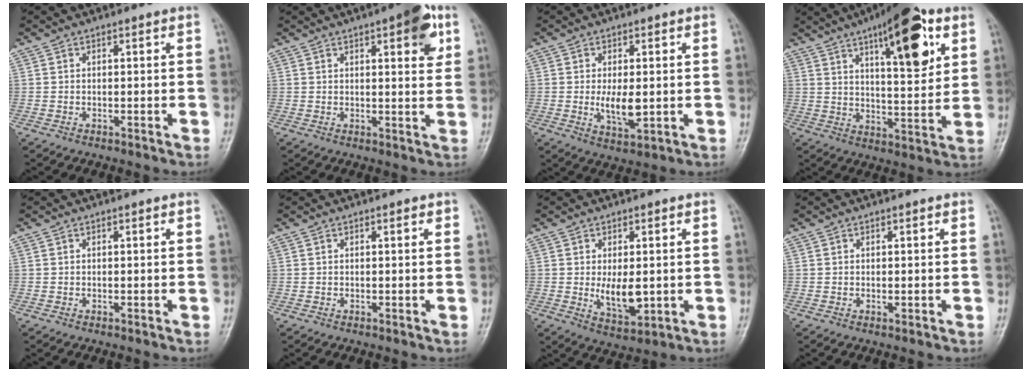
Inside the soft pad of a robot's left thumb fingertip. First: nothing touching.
{"total": 8.1, "force": [3.6, 2.5, 6.8], "torque": [-0.069, -0.009, 0.040]}
{"total": 6.3, "force": [-0.3, 2.7, 5.6], "torque": [-0.096, -0.015, 0.000]}
{"total": 18.1, "force": [8.5, 6.1, 14.8], "torque": [-0.186, -0.029, 0.126]}
{"total": 0.0}
{"total": 1.0, "force": [0.4, 0.3, 0.9], "torque": [-0.012, 0.001, 0.004]}
{"total": 7.7, "force": [-0.2, 3.9, 6.7], "torque": [-0.093, -0.016, 0.008]}
{"total": 1.0, "force": [0.2, 0.4, 0.9], "torque": [-0.013, -0.002, 0.006]}